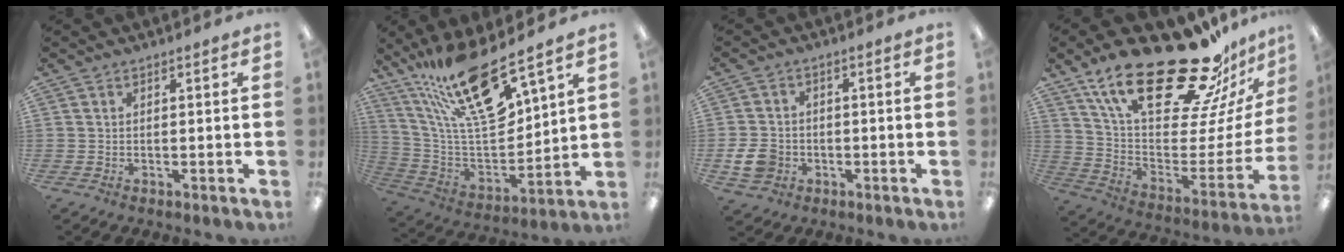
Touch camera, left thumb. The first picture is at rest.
{"total": 22.4, "force": [15.5, 6.3, 14.8], "torque": [-0.294, -0.100, 0.265]}
{"total": 6.5, "force": [-1.8, 5.5, 2.9], "torque": [-0.052, 0.007, -0.032]}
{"total": 30.1, "force": [20.4, 10.7, 19.4], "torque": [-0.305, -0.132, 0.363]}